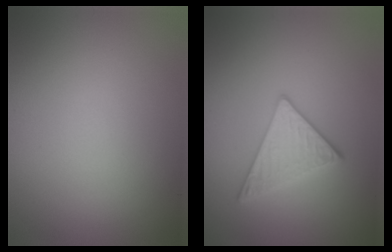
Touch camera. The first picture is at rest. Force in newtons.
{"total": 3.0, "press": 3.0, "slide": 0.1}